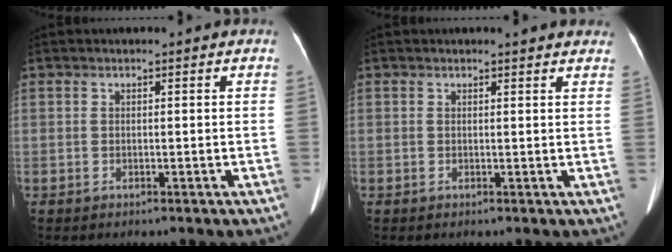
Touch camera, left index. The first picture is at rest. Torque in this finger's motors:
{"motor_torque": [-0.05, 0.12, -0.05, -0.05]}